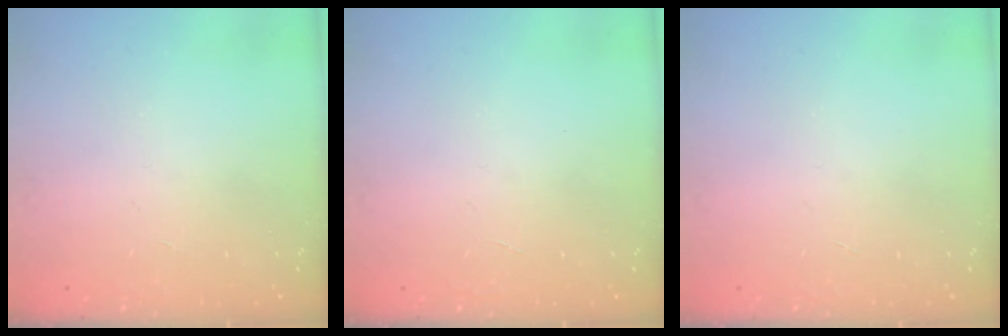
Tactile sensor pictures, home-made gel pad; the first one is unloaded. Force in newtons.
{"total": 0.0}
{"total": 0.0}